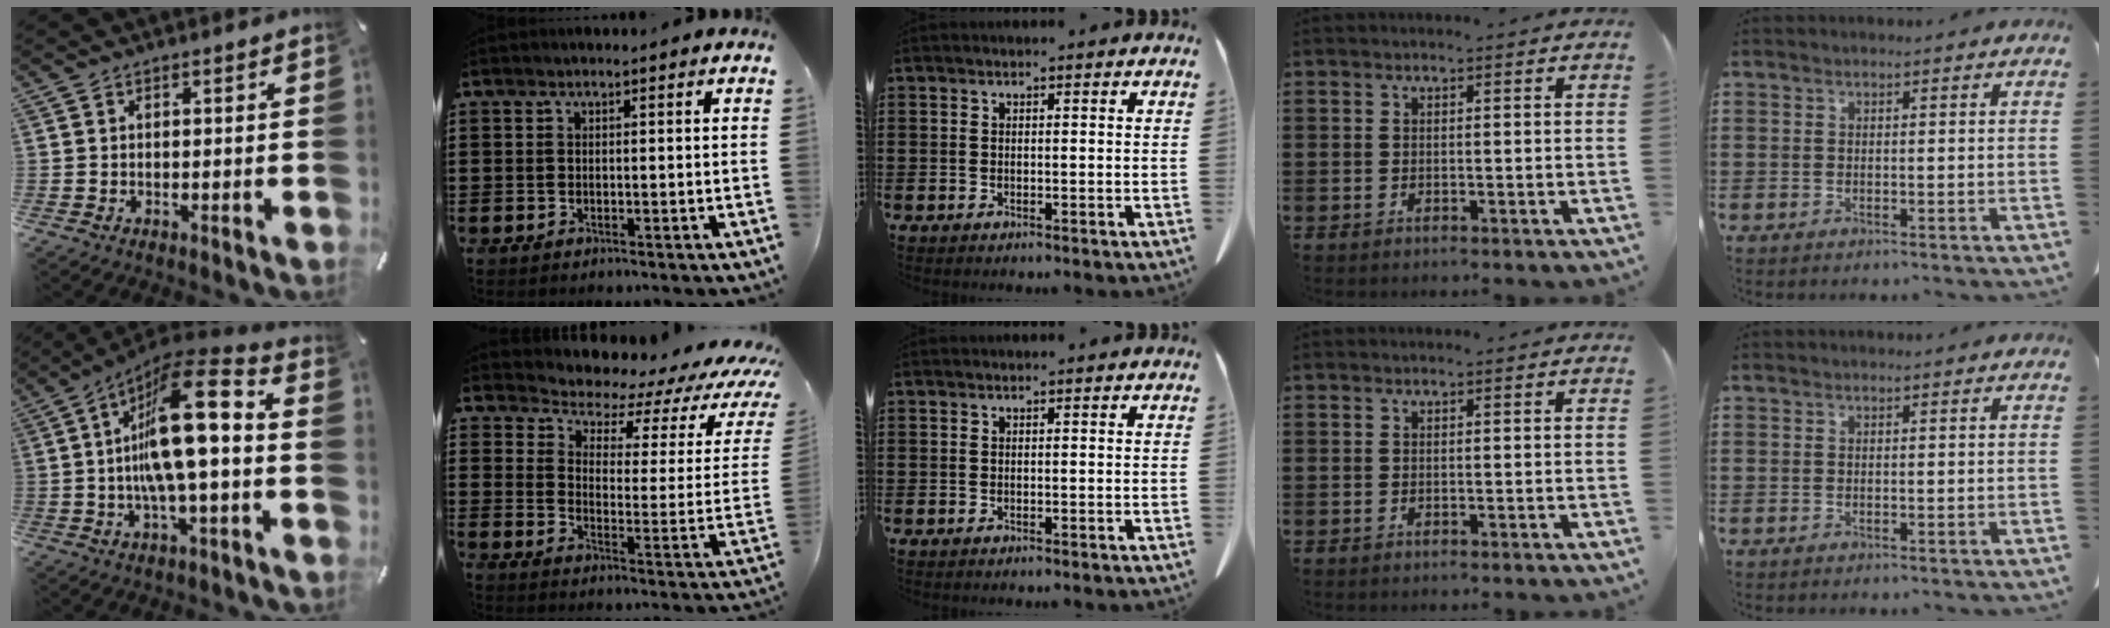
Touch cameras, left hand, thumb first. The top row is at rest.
{"thumb": {"total": 18.5, "force": [0.9, 4.9, 17.8], "torque": [-0.298, -0.027, 0.003]}, "index": {"total": 4.2, "force": [3.9, 1.2, 1.3], "torque": [-0.043, -0.038, 0.059]}}